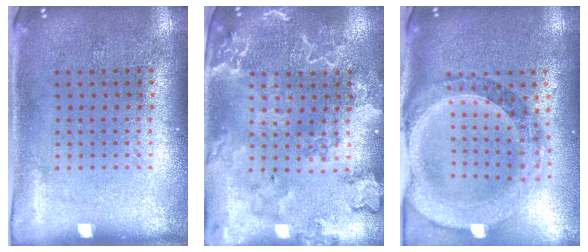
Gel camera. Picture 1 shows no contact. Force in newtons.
{"total": 2.7, "press": 2.5, "slide": 1.0}
{"total": 1.6, "press": 1.5, "slide": 0.6}